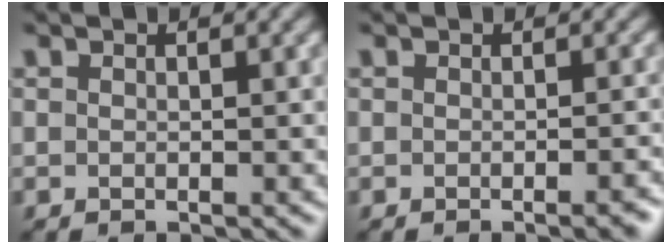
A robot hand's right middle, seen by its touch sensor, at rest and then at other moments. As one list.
[{"total": 2.1, "force": [-1.0, 0.5, 1.7], "torque": [-0.014, 0.001, -0.015]}]